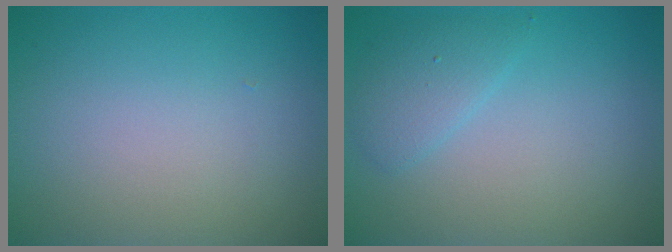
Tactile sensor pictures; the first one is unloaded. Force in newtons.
{"total": 1.9, "press": 1.9, "slide": 0.2}